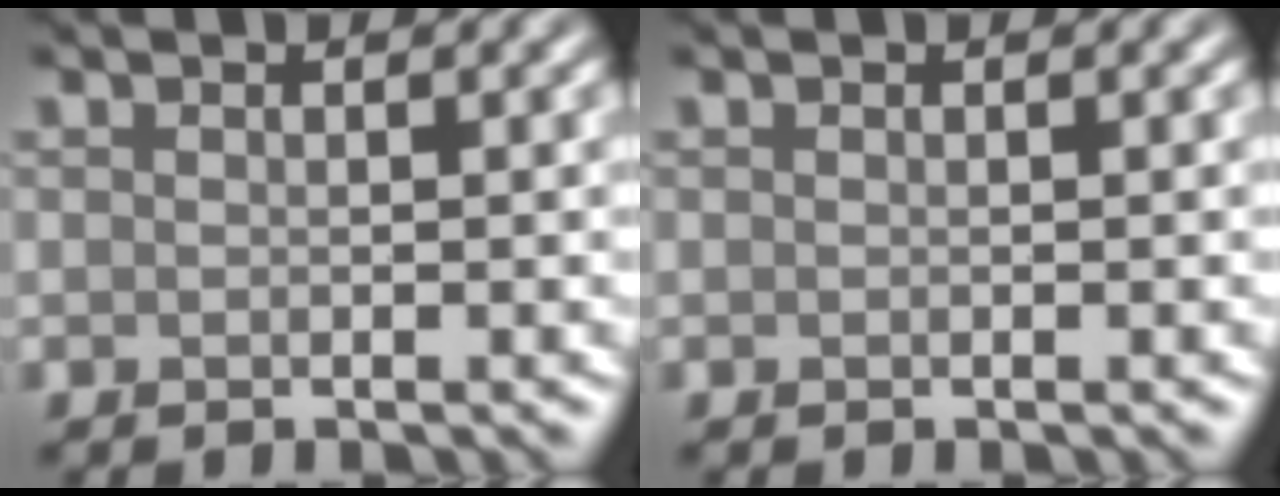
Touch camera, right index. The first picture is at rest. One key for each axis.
{"total": 0.0}